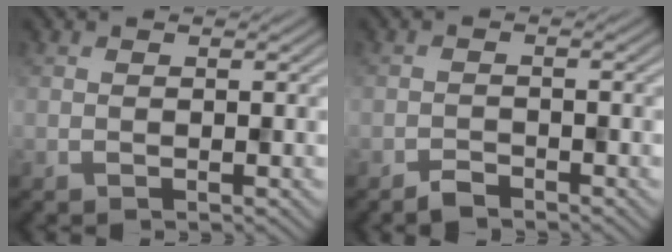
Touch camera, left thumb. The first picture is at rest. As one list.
[{"total": 1.6, "force": [-1.4, 0.5, 0.5], "torque": [-0.008, 0.002, -0.029]}]